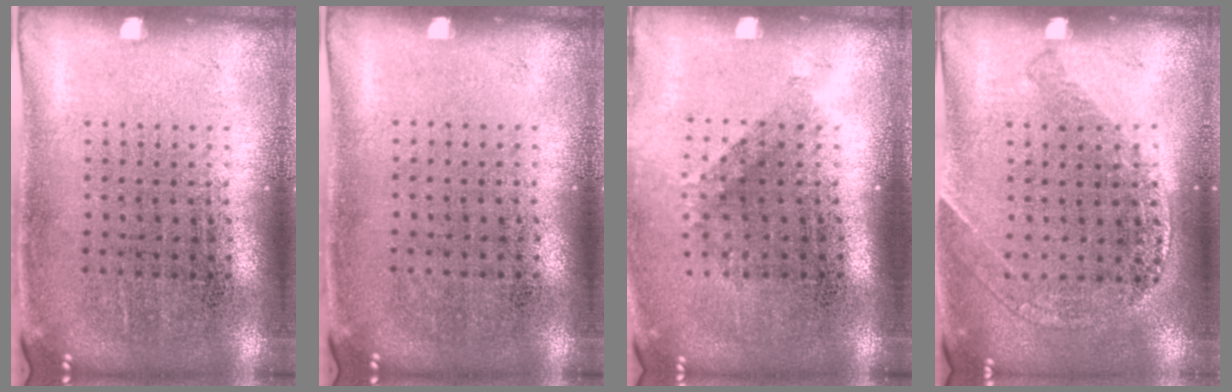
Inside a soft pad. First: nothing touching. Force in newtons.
{"total": 0.0}
{"total": 1.3, "press": 0.9, "slide": 0.9}
{"total": 1.2, "press": 1.2, "slide": 0.1}